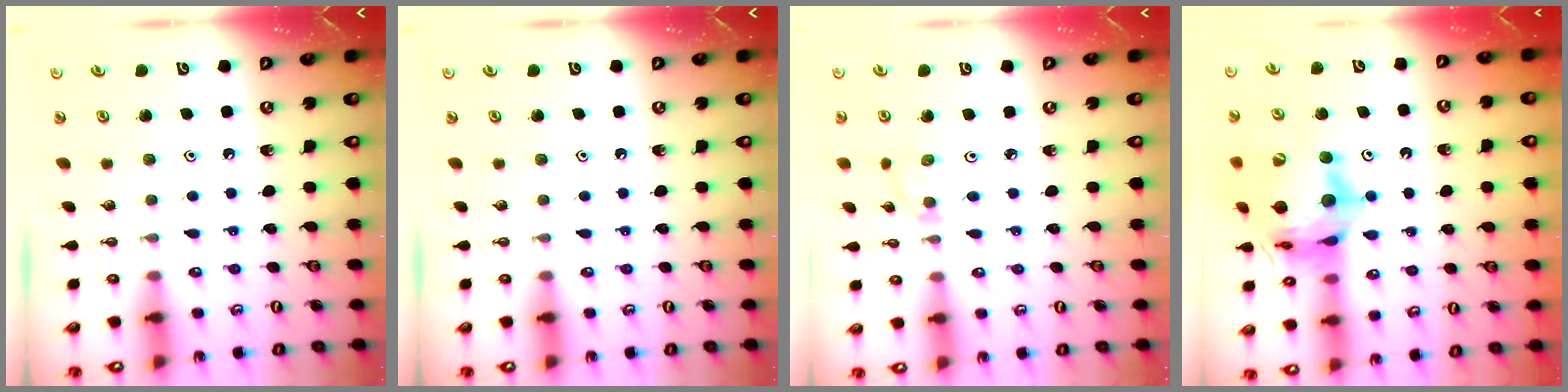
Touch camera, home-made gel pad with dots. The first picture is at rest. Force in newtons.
{"total": 0.0}
{"total": 3.1, "press": 3.1, "slide": 0.3}
{"total": 18.5, "press": 18.4, "slide": 2.1}